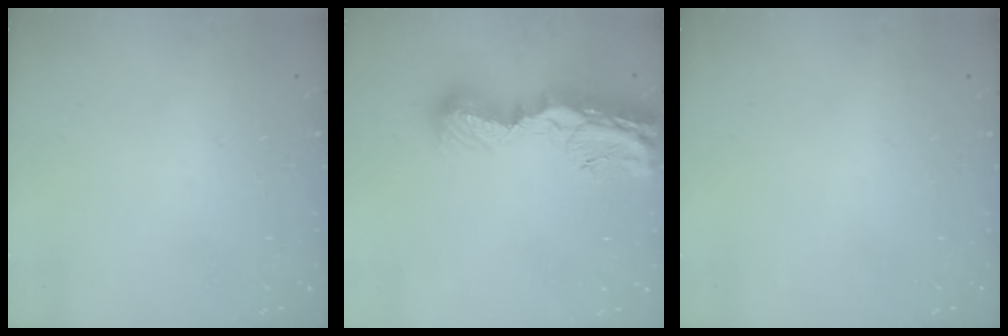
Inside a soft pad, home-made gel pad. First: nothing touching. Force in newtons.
{"total": 15.0, "press": 15.0, "slide": 1.2}
{"total": 0.0}